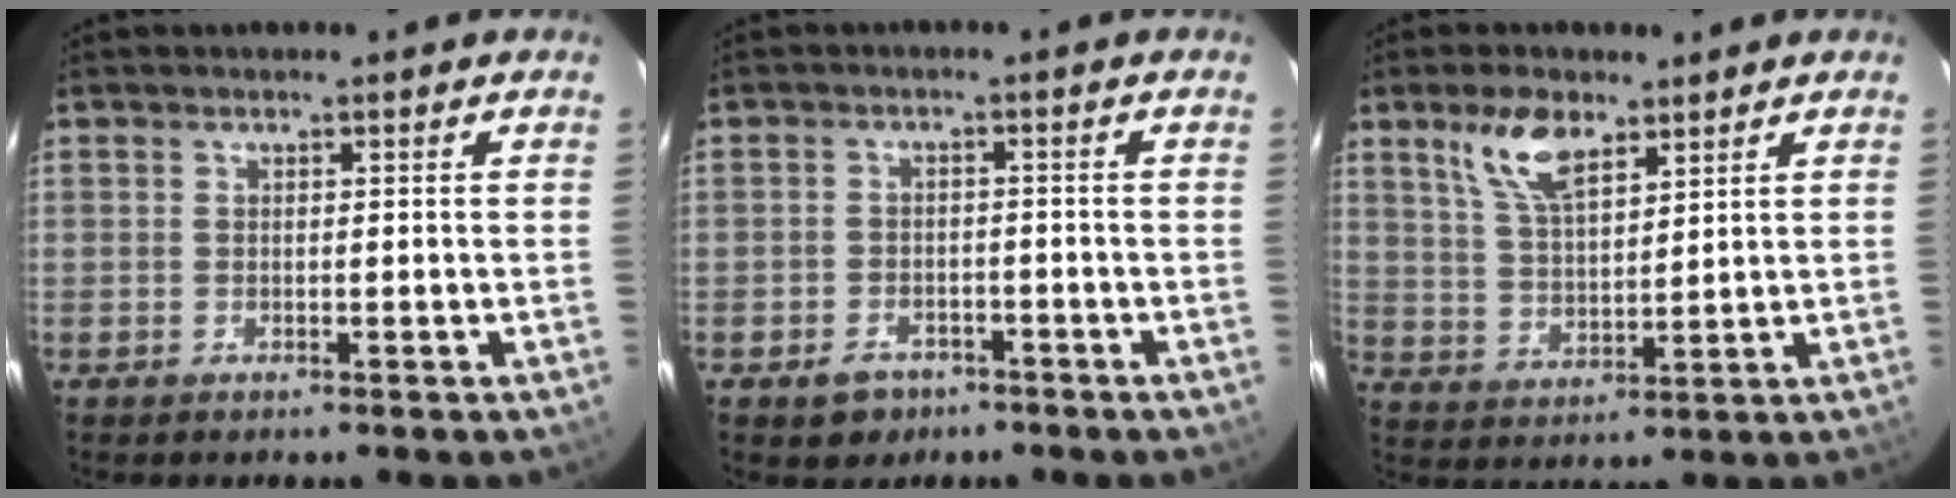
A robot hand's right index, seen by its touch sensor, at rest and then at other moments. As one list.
[{"total": 5.1, "force": [-3.1, 3.7, 1.5], "torque": [-0.042, 0.010, -0.038]}, {"total": 8.8, "force": [5.5, 3.7, 5.7], "torque": [-0.111, 0.011, 0.112]}]